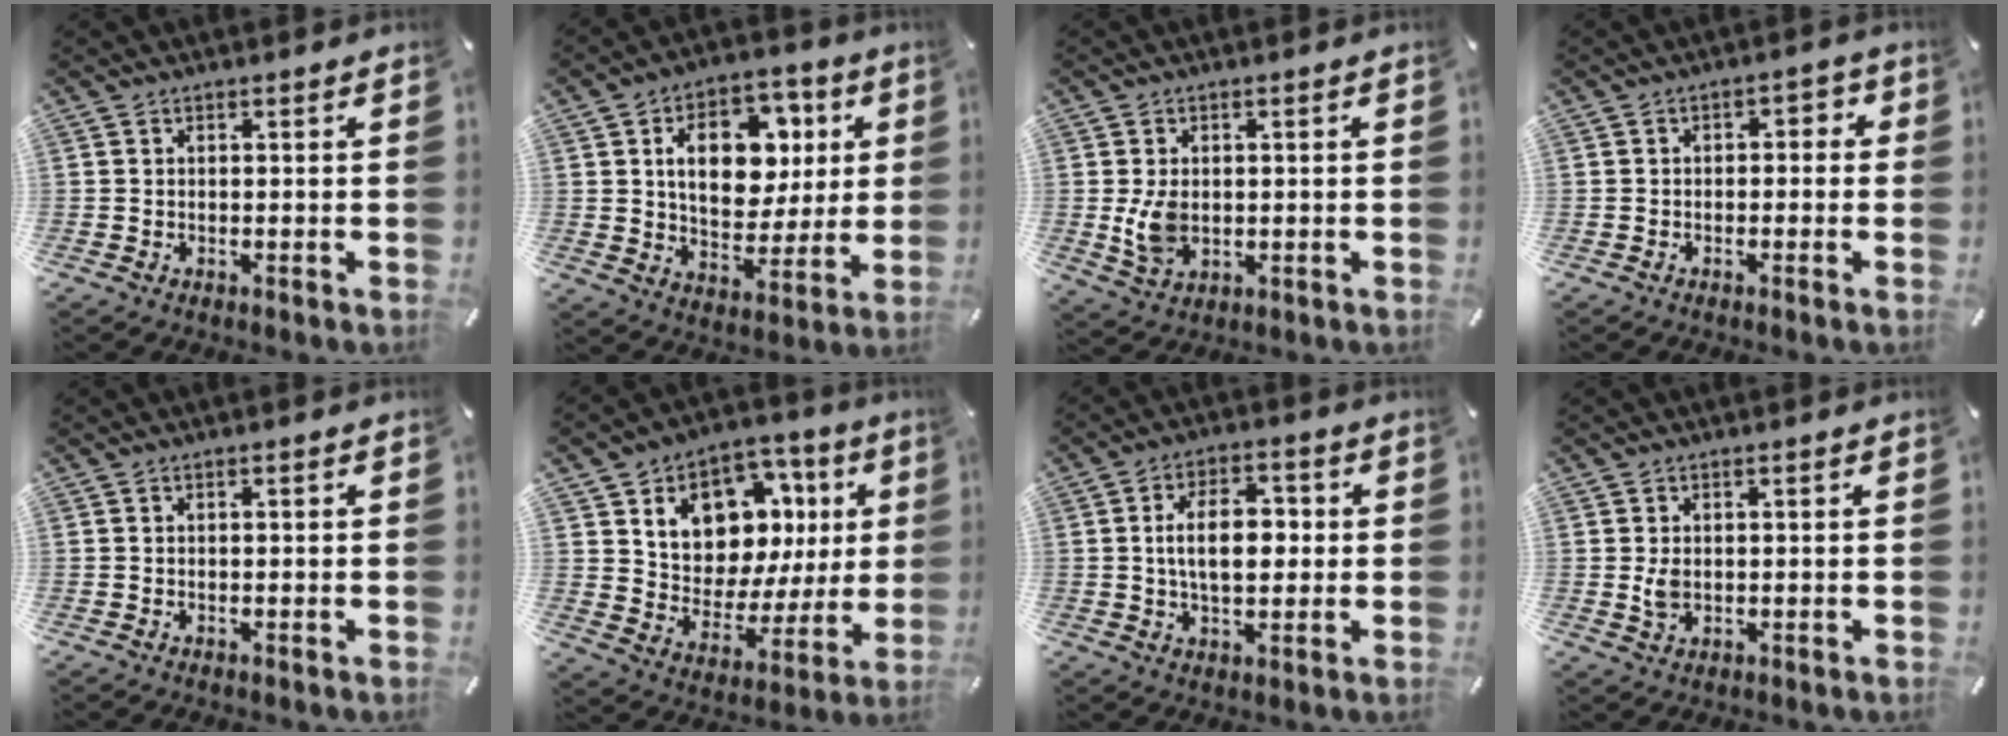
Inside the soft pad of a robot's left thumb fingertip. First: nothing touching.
{"total": 16.2, "force": [4.4, 11.7, 10.4], "torque": [-0.149, 0.000, 0.081]}
{"total": 6.6, "force": [-0.1, 4.8, 4.6], "torque": [-0.094, -0.007, -0.005]}
{"total": 2.4, "force": [-1.4, 1.5, 1.2], "torque": [-0.022, 0.015, -0.032]}
{"total": 0.7, "force": [0.0, 0.2, 0.6], "torque": [-0.011, 0.001, -0.001]}
{"total": 13.1, "force": [6.1, 9.9, 6.1], "torque": [-0.096, -0.058, 0.113]}
{"total": 10.9, "force": [0.5, 6.6, 8.7], "torque": [-0.144, 0.005, 0.002]}
{"total": 3.2, "force": [0.1, 2.2, 2.3], "torque": [-0.051, -0.004, -0.005]}